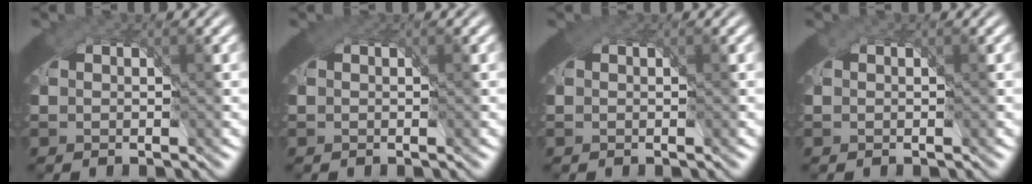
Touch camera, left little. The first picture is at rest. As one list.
[{"total": 0.0}, {"total": 0.0}, {"total": 0.0}]